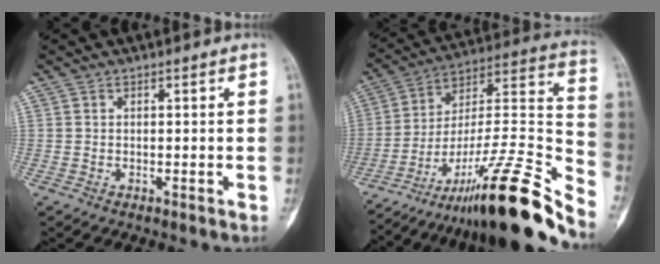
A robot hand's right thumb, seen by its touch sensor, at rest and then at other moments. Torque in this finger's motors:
{"motor_torque": [3.77, 0.90, 1.27, -1.50, 0.16]}